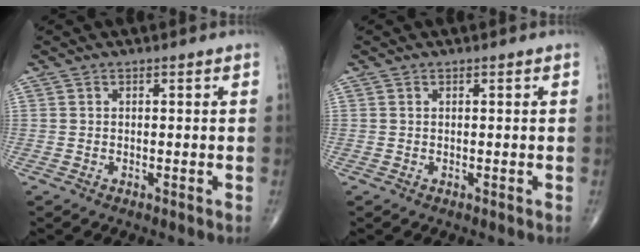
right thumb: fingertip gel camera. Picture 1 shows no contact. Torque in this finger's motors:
{"motor_torque": [0.02, -0.18, -0.22, -0.02, -0.02]}